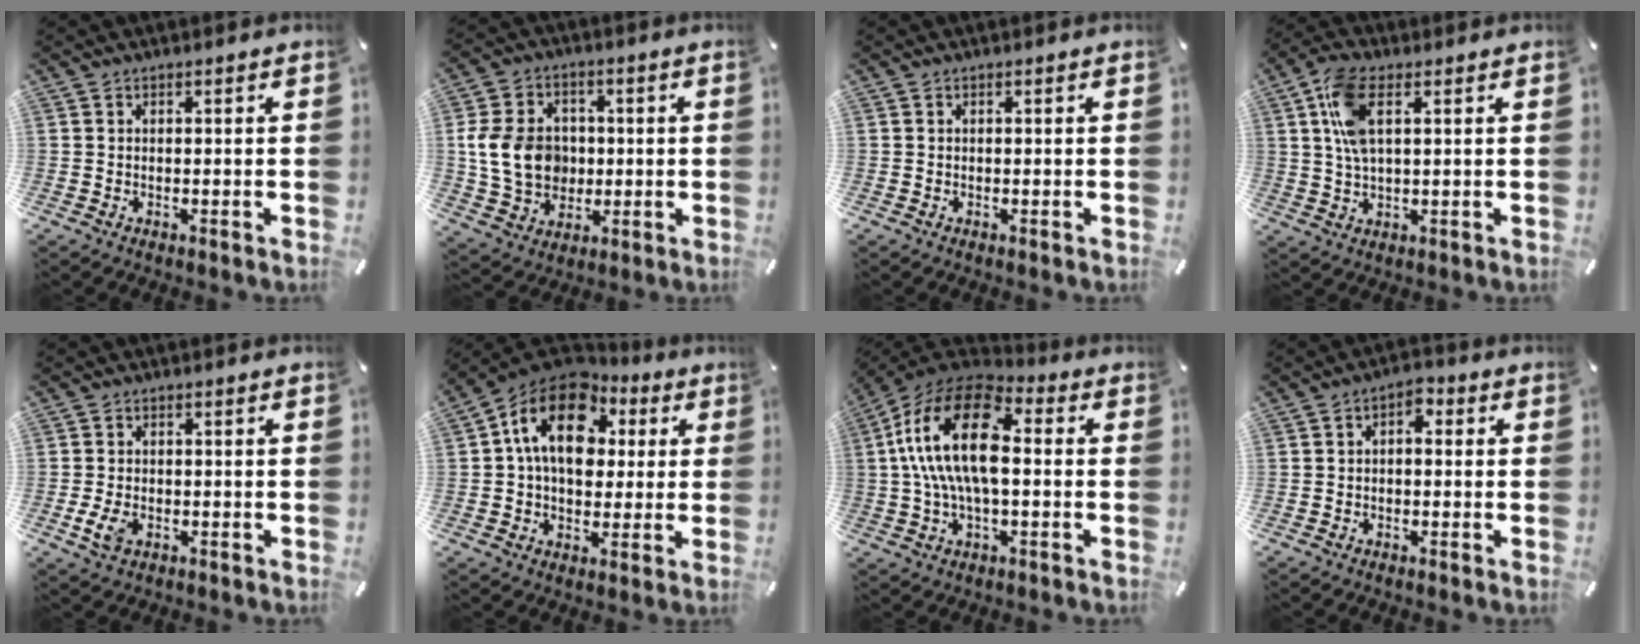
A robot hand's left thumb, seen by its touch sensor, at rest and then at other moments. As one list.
[{"total": 12.8, "force": [0.3, 10.4, 7.5], "torque": [-0.170, 0.016, 0.008]}, {"total": 0.0}, {"total": 9.0, "force": [2.7, 4.3, 7.5], "torque": [-0.163, 0.004, 0.047]}, {"total": 3.7, "force": [-1.3, 2.4, 2.5], "torque": [-0.061, -0.002, -0.024]}, {"total": 15.8, "force": [4.1, 11.5, 10.0], "torque": [-0.187, -0.008, 0.071]}, {"total": 19.1, "force": [1.8, 10.0, 16.2], "torque": [-0.319, 0.009, 0.030]}, {"total": 3.2, "force": [-0.2, 2.1, 2.3], "torque": [-0.040, 0.011, -0.010]}]